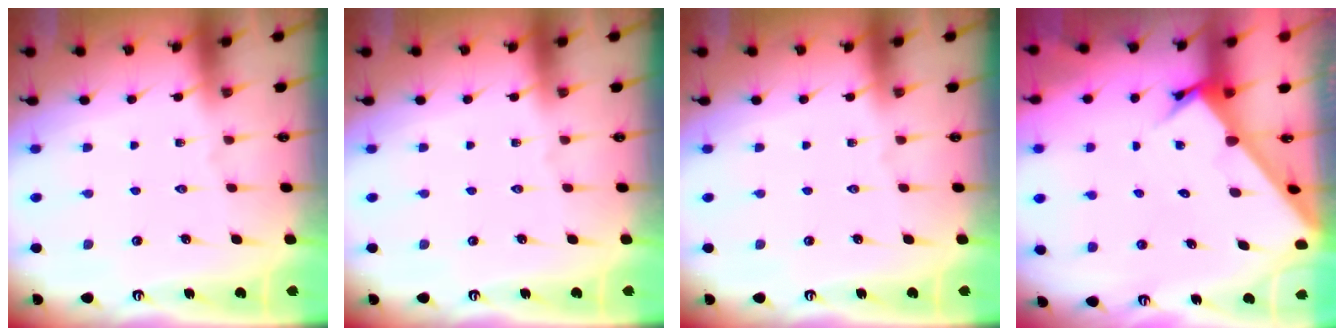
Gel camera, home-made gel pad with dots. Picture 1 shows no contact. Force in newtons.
{"total": 0.0}
{"total": 0.0}
{"total": 2.8, "press": 2.8, "slide": 0.3}